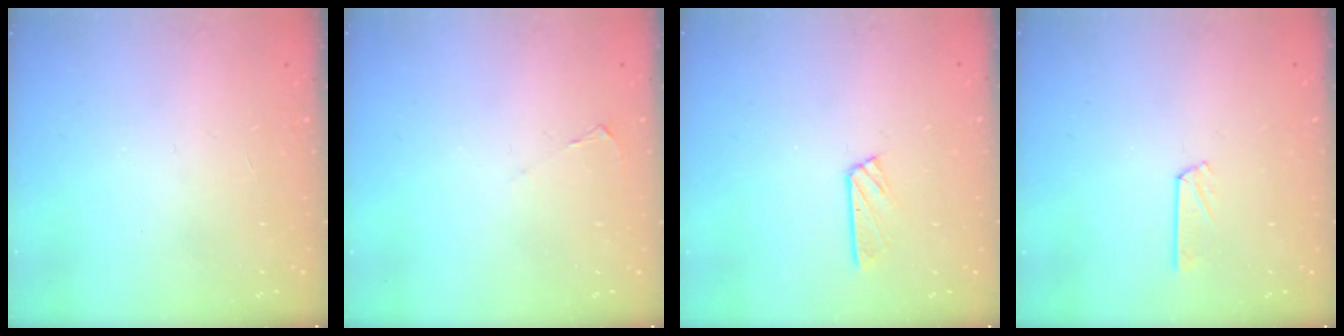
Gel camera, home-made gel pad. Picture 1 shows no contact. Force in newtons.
{"total": 1.7, "press": 1.7, "slide": 0.3}
{"total": 4.4, "press": 4.4, "slide": 0.4}
{"total": 3.6, "press": 3.6, "slide": 0.3}